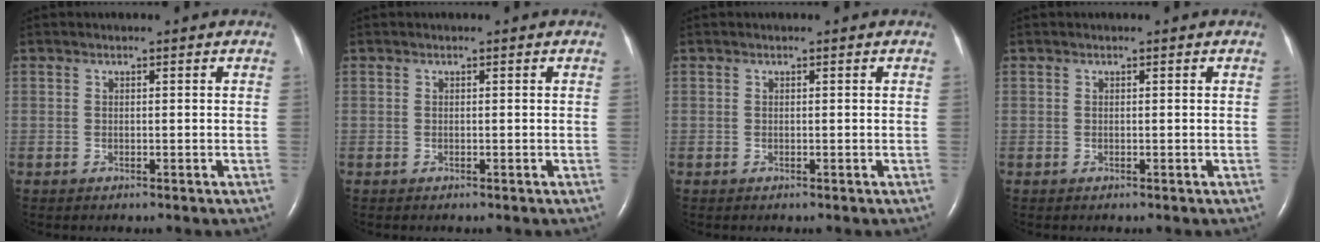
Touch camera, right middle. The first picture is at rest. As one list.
[{"total": 0.0}, {"total": 0.0}, {"total": 0.0}]